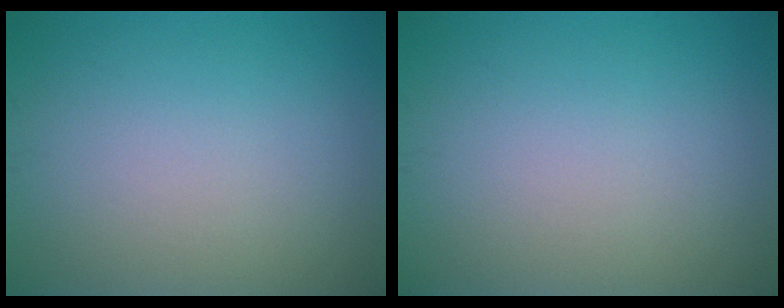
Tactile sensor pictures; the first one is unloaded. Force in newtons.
{"total": 0.0}